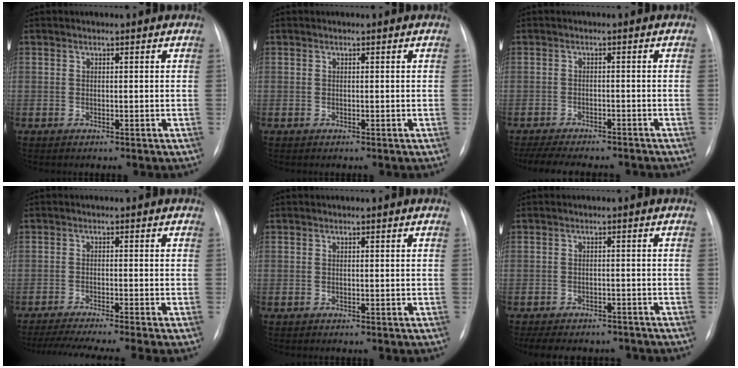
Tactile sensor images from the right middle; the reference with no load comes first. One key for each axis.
{"total": 0.0}
{"total": 12.9, "fx": -11.3, "fy": 3.3, "fz": 5.4, "tx": -0.097, "ty": -0.005, "tz": -0.149}
{"total": 12.2, "fx": -10.2, "fy": -0.8, "fz": 6.5, "tx": -0.087, "ty": -0.021, "tz": -0.155}
{"total": 0.0}
{"total": 10.8, "fx": -9.3, "fy": 4.3, "fz": 3.5, "tx": -0.064, "ty": 0.006, "tz": -0.113}